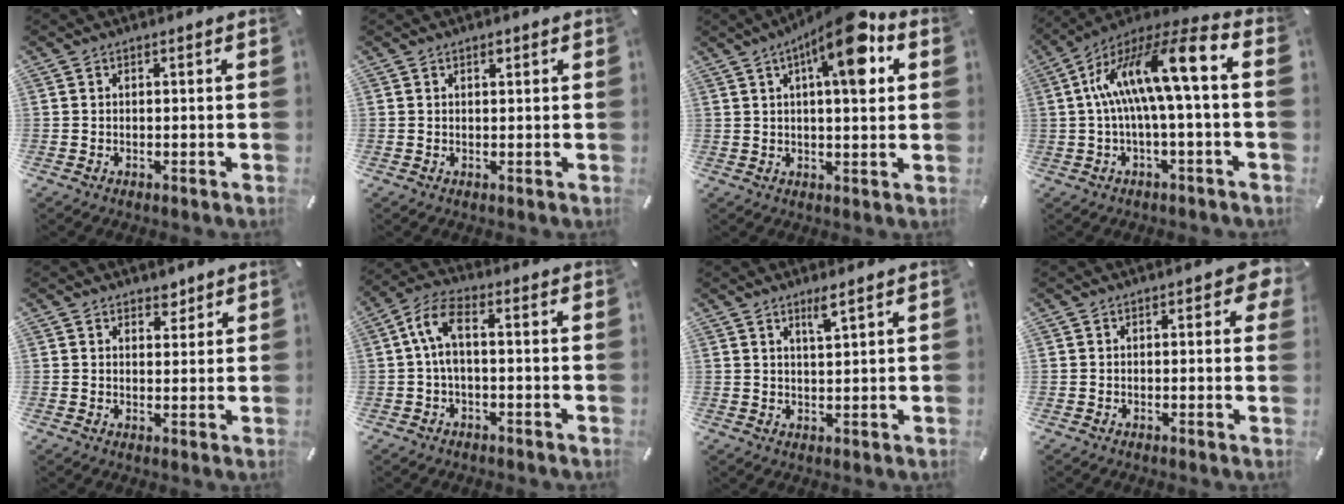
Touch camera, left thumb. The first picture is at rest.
{"total": 0.9, "force": [0.6, 0.5, 0.4], "torque": [0.000, -0.001, 0.009]}
{"total": 14.7, "force": [6.2, 4.0, 12.7], "torque": [-0.187, -0.027, 0.093]}
{"total": 15.7, "force": [2.3, 2.8, 15.3], "torque": [-0.305, -0.008, 0.029]}
{"total": 3.3, "force": [2.6, 2.0, 0.4], "torque": [0.013, -0.012, 0.044]}
{"total": 7.7, "force": [-0.3, 3.5, 6.9], "torque": [-0.148, 0.004, -0.008]}
{"total": 3.5, "force": [2.6, 0.2, 2.3], "torque": [-0.043, -0.006, 0.044]}
{"total": 3.2, "force": [1.1, 1.8, 2.4], "torque": [-0.018, -0.004, 0.013]}